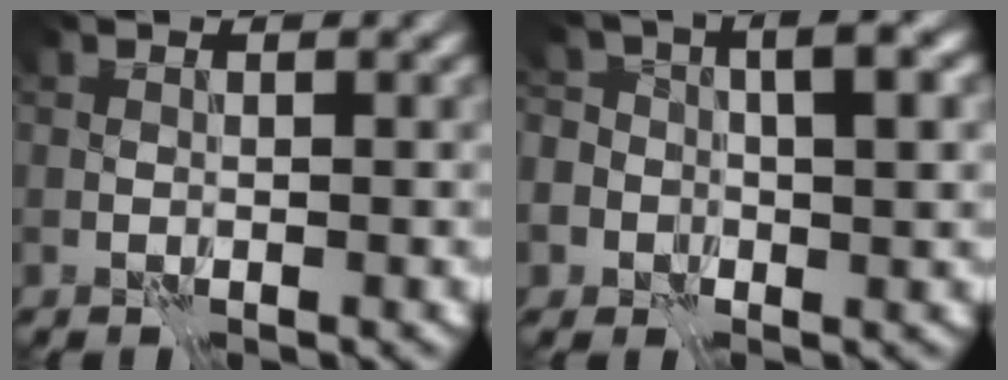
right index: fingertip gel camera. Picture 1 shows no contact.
{"total": 5.3, "force": [-0.4, 3.9, 3.5], "torque": [-0.042, 0.006, -0.009]}